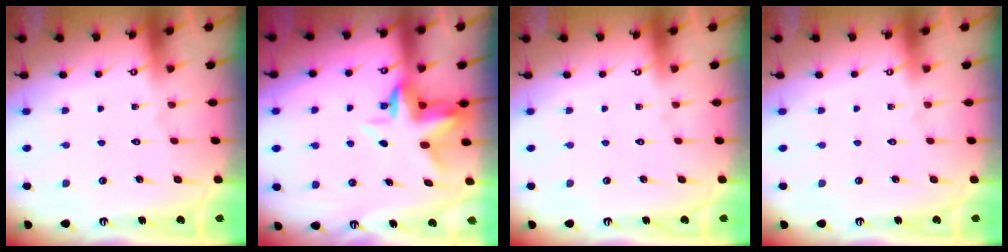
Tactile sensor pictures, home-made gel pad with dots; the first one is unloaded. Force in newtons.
{"total": 4.5, "press": 4.4, "slide": 0.9}
{"total": 0.0}
{"total": 0.0}